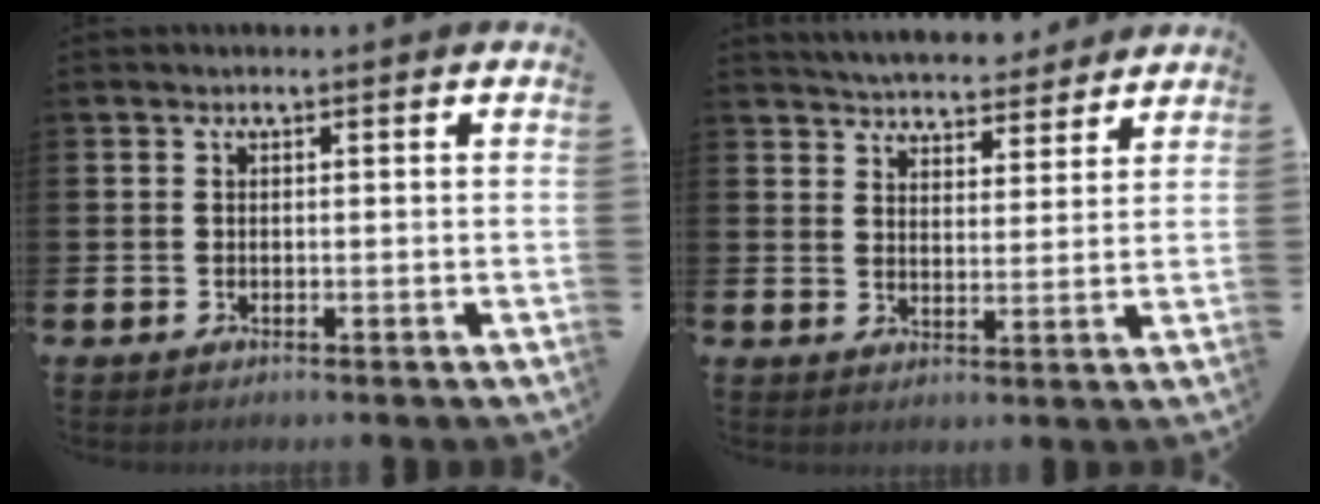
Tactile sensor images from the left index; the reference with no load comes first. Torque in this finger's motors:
{"motor_torque": [1.07, -1.07, 0.64, 0.06]}